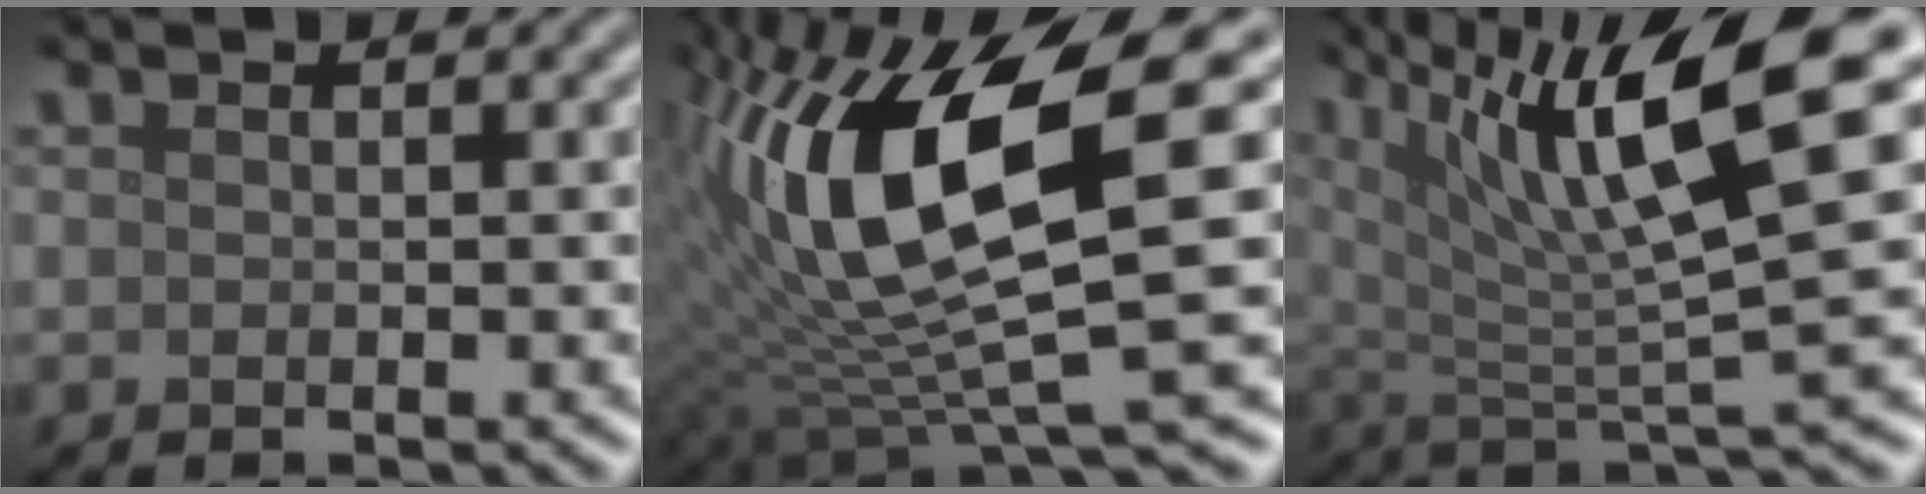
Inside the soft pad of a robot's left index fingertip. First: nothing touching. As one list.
[{"total": 14.2, "force": [2.7, 4.4, 13.2], "torque": [-0.258, -0.009, 0.053]}, {"total": 12.0, "force": [5.2, 2.6, 10.5], "torque": [-0.163, 0.006, 0.090]}]